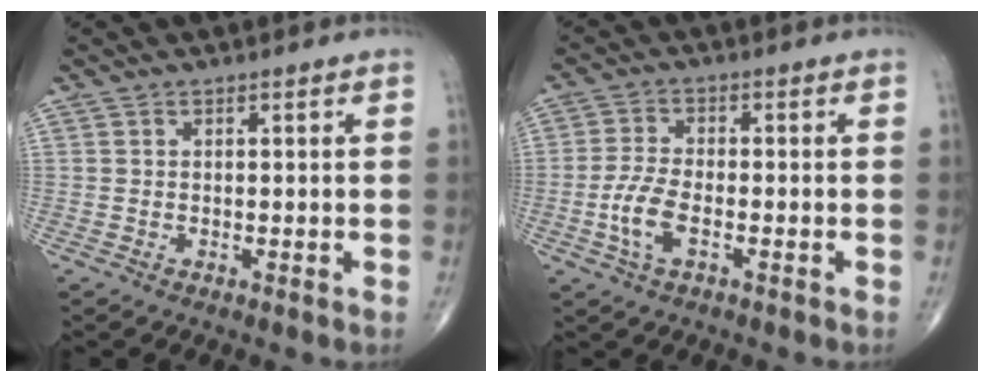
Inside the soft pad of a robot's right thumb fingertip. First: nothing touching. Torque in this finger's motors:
{"motor_torque": [-0.25, 0.15, 0.28, -0.19, 0.20]}